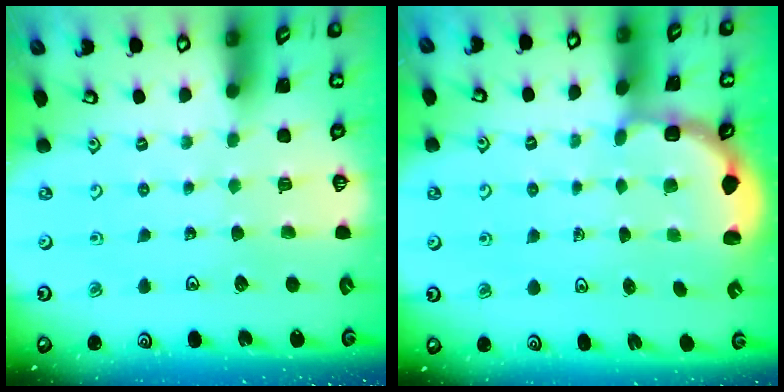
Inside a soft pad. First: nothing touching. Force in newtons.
{"total": 2.7, "press": 2.3, "slide": 1.5}